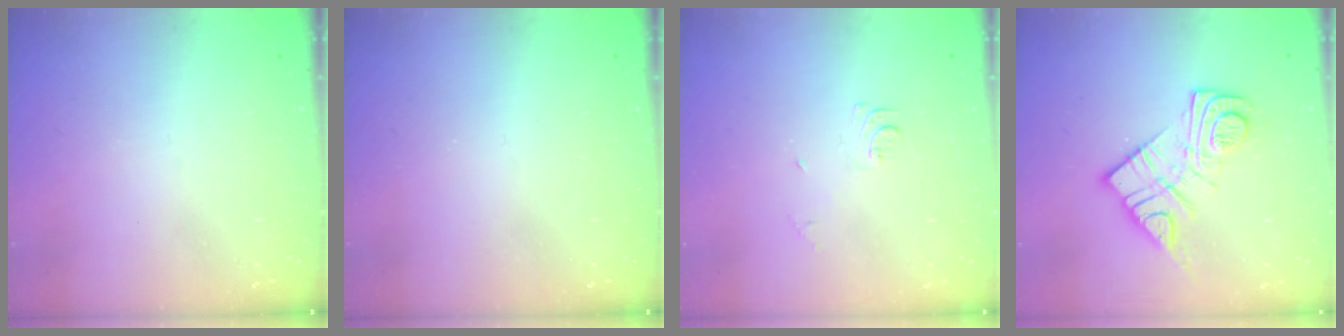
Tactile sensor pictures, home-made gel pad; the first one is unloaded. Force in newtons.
{"total": 2.2, "press": 2.1, "slide": 0.4}
{"total": 5.7, "press": 5.7, "slide": 0.6}
{"total": 13.9, "press": 13.8, "slide": 1.2}